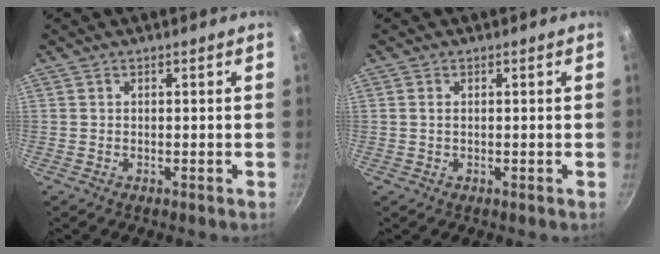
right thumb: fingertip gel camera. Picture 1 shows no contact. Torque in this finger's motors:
{"motor_torque": [-0.15, 0.12, -0.28, 0.41, -0.05]}